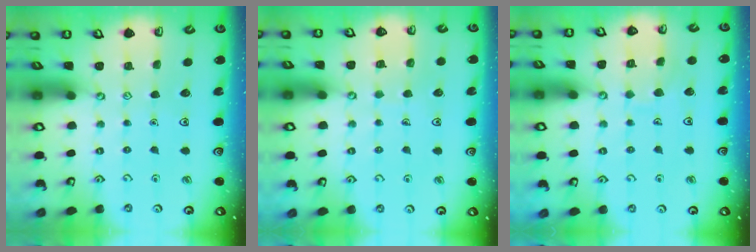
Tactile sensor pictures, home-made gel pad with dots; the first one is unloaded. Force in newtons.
{"total": 5.7, "press": 5.7, "slide": 0.4}
{"total": 6.2, "press": 6.2, "slide": 0.6}